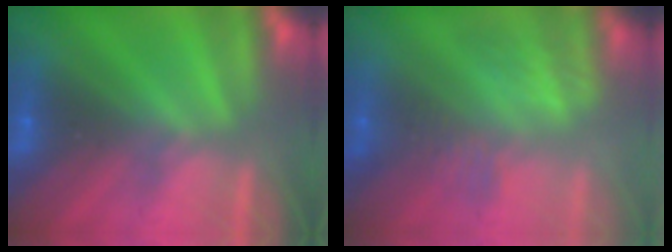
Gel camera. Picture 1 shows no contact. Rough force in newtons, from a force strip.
{"total": 2.8}